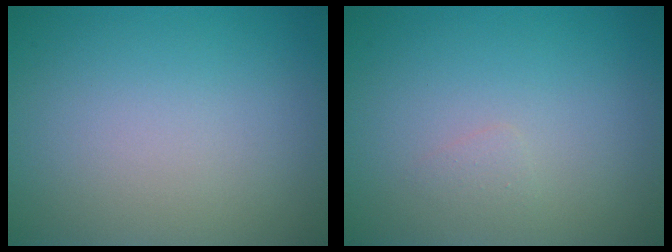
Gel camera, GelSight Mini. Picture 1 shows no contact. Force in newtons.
{"total": 0.7, "press": 0.7, "slide": 0.0}